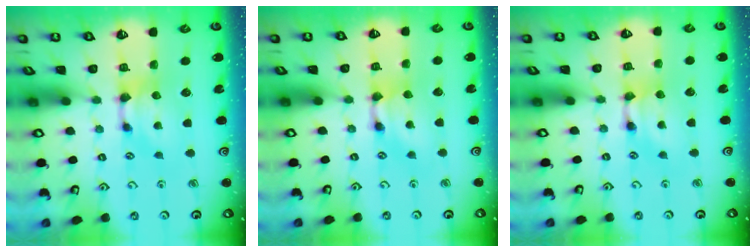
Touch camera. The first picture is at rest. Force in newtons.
{"total": 1.3, "press": 1.3, "slide": 0.1}
{"total": 1.6, "press": 1.5, "slide": 0.2}